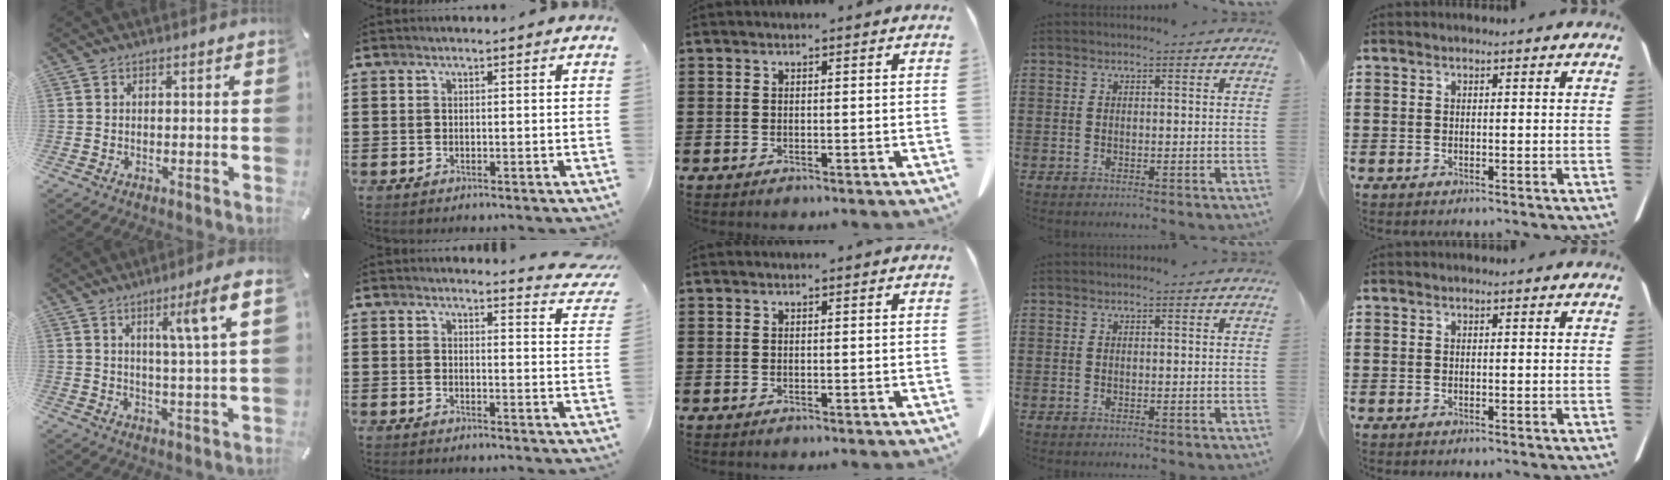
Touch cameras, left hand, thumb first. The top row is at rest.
{"thumb": {"total": 8.6, "force": [4.0, -0.3, 7.6], "torque": [-0.125, -0.012, 0.056]}, "index": {"total": 3.0, "force": [2.9, 0.0, 0.6], "torque": [-0.009, -0.021, 0.049]}}